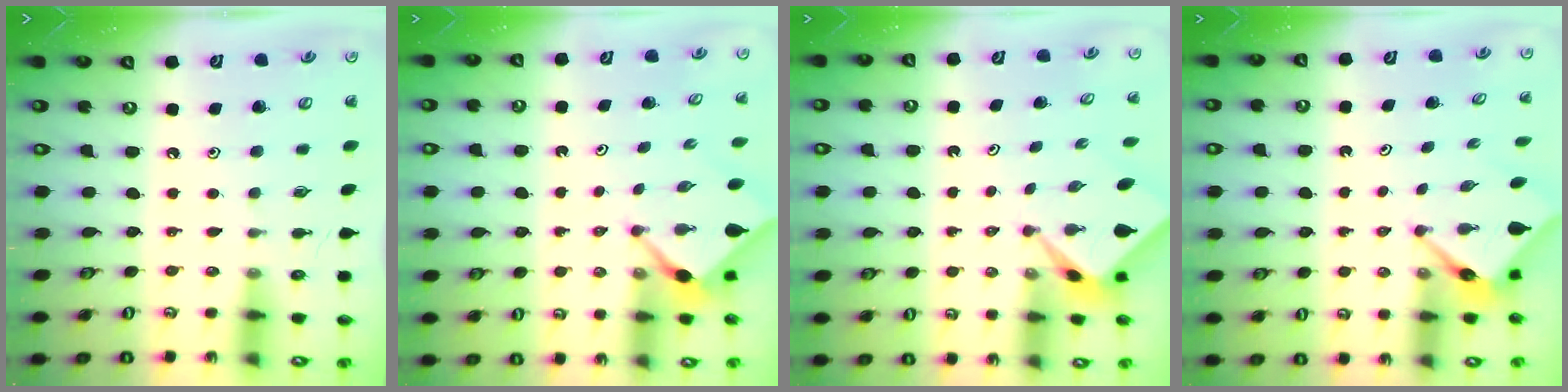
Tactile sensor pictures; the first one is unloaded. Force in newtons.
{"total": 2.2, "press": 2.2, "slide": 0.3}
{"total": 1.6, "press": 1.5, "slide": 0.2}
{"total": 4.0, "press": 4.0, "slide": 0.2}